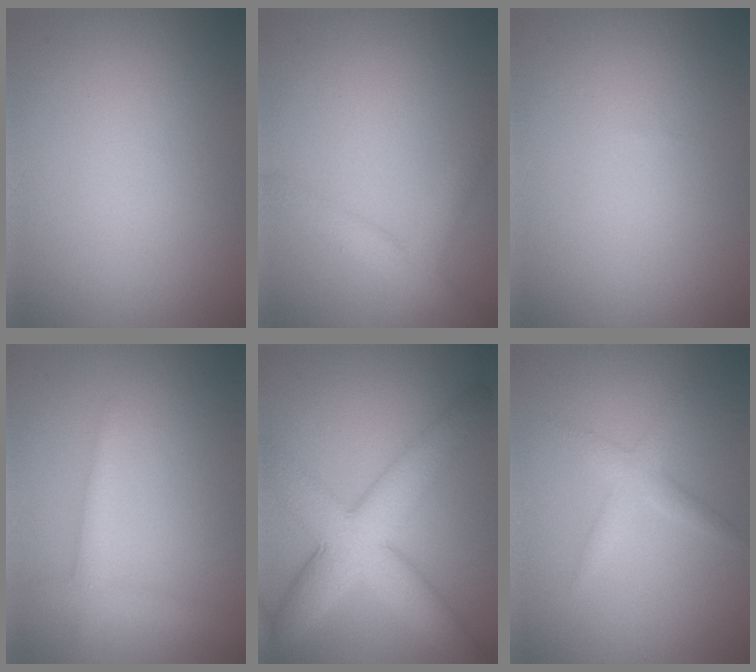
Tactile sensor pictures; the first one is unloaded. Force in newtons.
{"total": 3.0, "press": 3.0, "slide": 0.1}
{"total": 0.0}
{"total": 2.2, "press": 2.2, "slide": 0.1}
{"total": 8.7, "press": 8.7, "slide": 0.2}
{"total": 2.0, "press": 2.0, "slide": 0.1}